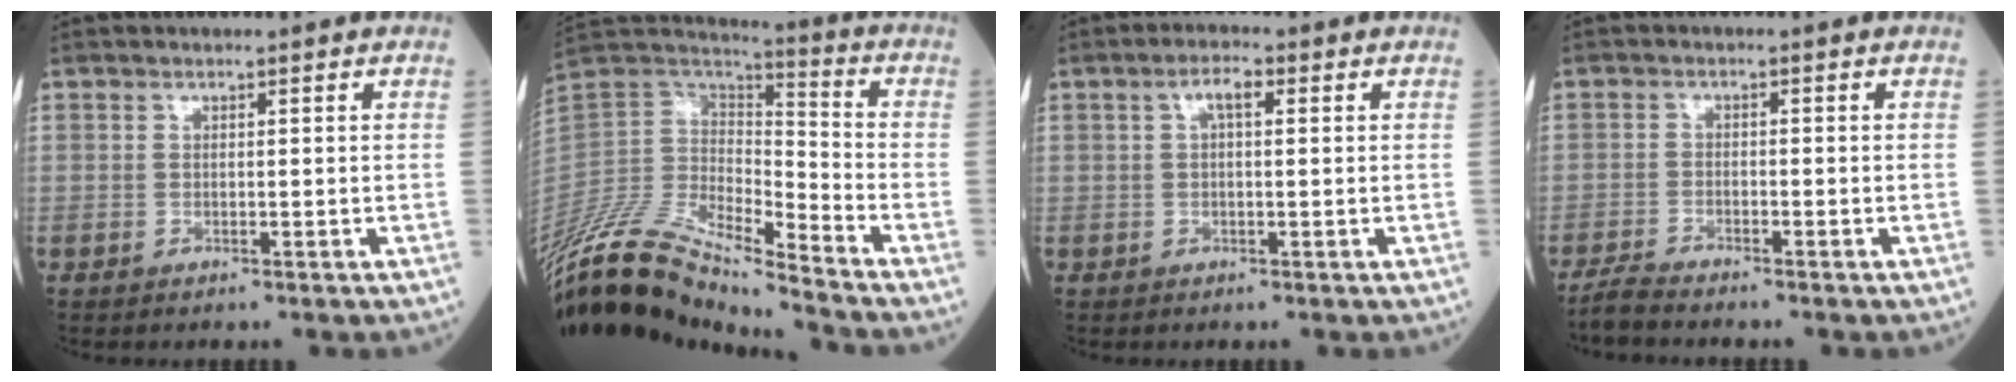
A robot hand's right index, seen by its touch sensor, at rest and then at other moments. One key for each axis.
{"total": 18.9, "fx": -16.5, "fy": 2.3, "fz": 8.9, "tx": -0.184, "ty": 0.030, "tz": -0.316}
{"total": 2.8, "fx": 0.8, "fy": 0.9, "fz": 2.5, "tx": -0.051, "ty": 0.011, "tz": 0.013}
{"total": 3.4, "fx": -3.2, "fy": -0.2, "fz": 1.0, "tx": -0.025, "ty": -0.015, "tz": -0.062}